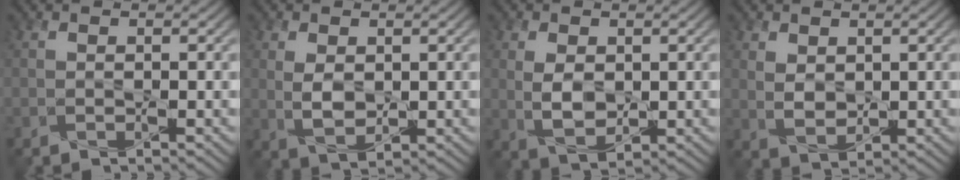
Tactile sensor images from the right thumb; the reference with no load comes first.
{"total": 3.8, "force": [0.8, 2.3, 2.9], "torque": [-0.069, -0.002, 0.019]}
{"total": 4.6, "force": [0.6, 2.9, 3.5], "torque": [-0.082, -0.003, 0.016]}
{"total": 3.1, "force": [1.4, 2.0, 1.9], "torque": [-0.050, -0.004, 0.030]}